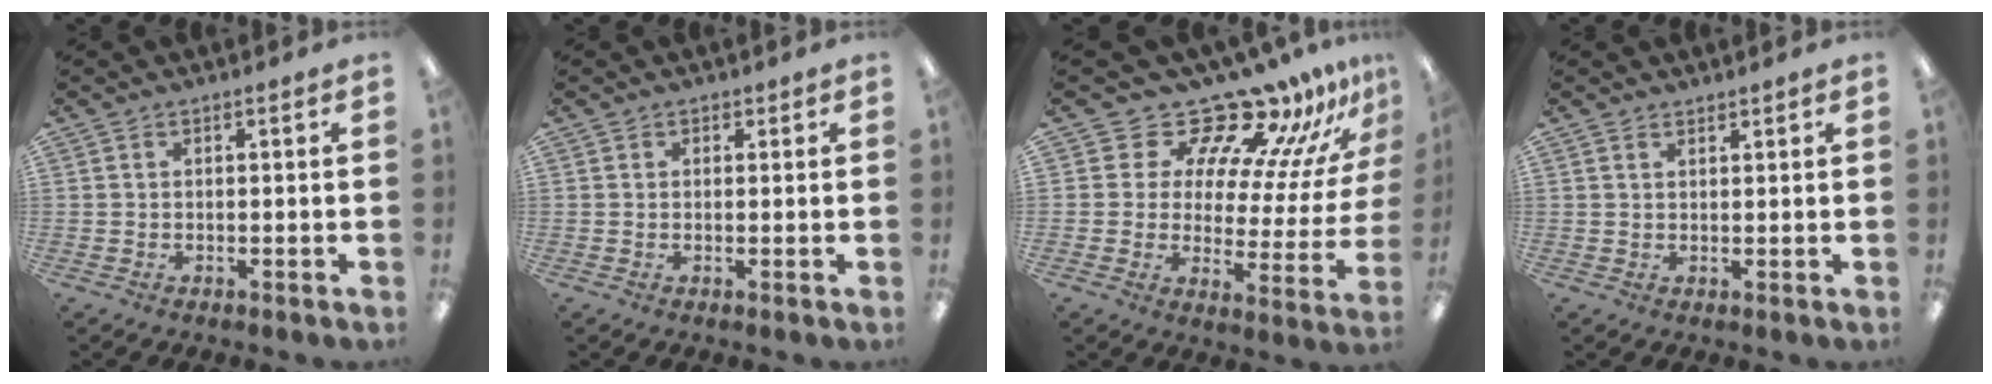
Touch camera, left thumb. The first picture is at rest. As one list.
[{"total": 0.8, "force": [0.4, 0.7, 0.0], "torque": [0.008, -0.001, 0.006]}, {"total": 15.6, "force": [14.2, 5.0, 3.9], "torque": [-0.071, -0.133, 0.246]}, {"total": 1.3, "force": [1.2, 0.3, 0.1], "torque": [-0.004, -0.002, 0.024]}]